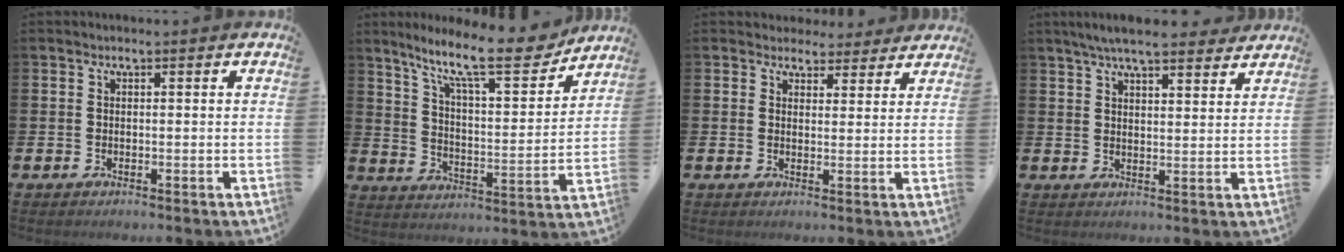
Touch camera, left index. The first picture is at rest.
{"total": 13.0, "force": [10.4, 2.6, 7.4], "torque": [-0.151, -0.056, 0.171]}
{"total": 3.6, "force": [3.1, 1.7, -0.1], "torque": [-0.002, -0.014, 0.055]}
{"total": 5.9, "force": [5.5, 0.8, 2.1], "torque": [-0.045, -0.018, 0.099]}